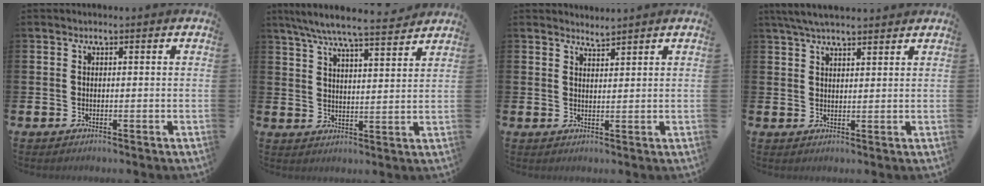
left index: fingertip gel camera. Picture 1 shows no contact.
{"total": 7.4, "force": [6.8, 0.4, 2.8], "torque": [-0.072, -0.039, 0.119]}
{"total": 1.8, "force": [1.8, 0.0, -0.2], "torque": [0.006, -0.009, 0.032]}
{"total": 4.7, "force": [4.2, 0.9, 1.9], "torque": [-0.042, -0.008, 0.078]}